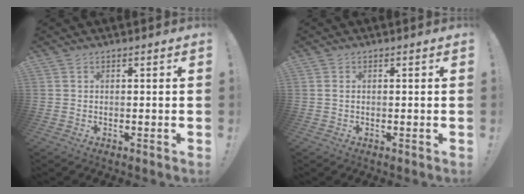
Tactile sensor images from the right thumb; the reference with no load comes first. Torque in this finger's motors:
{"motor_torque": [-0.44, -0.10, 0.04, 0.27, -0.01]}